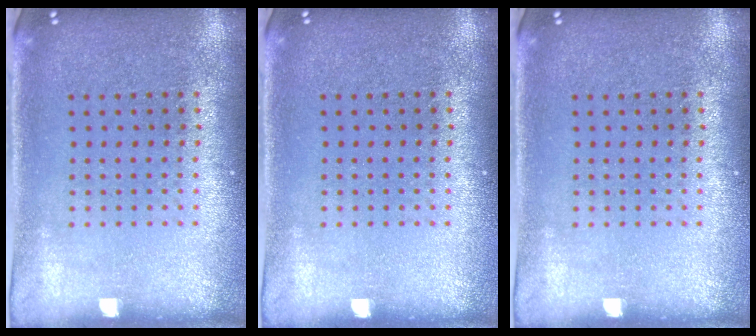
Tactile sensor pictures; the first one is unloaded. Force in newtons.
{"total": 0.0}
{"total": 0.0}